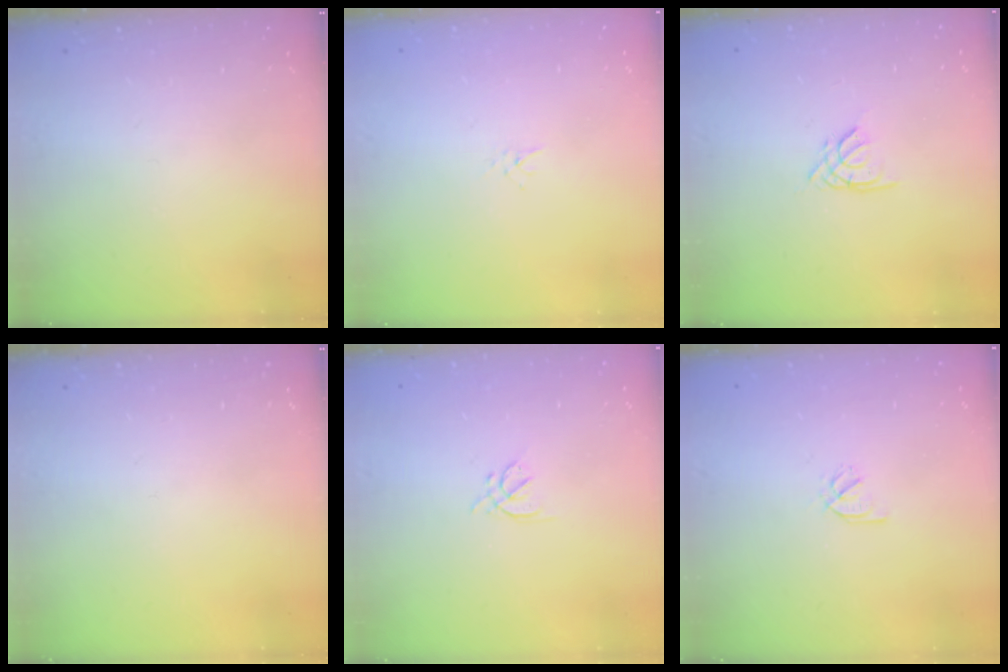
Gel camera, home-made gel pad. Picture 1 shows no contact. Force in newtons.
{"total": 2.0, "press": 2.0, "slide": 0.3}
{"total": 1.9, "press": 1.8, "slide": 0.5}
{"total": 0.0}
{"total": 2.5, "press": 2.4, "slide": 0.6}
{"total": 2.1, "press": 1.9, "slide": 0.8}